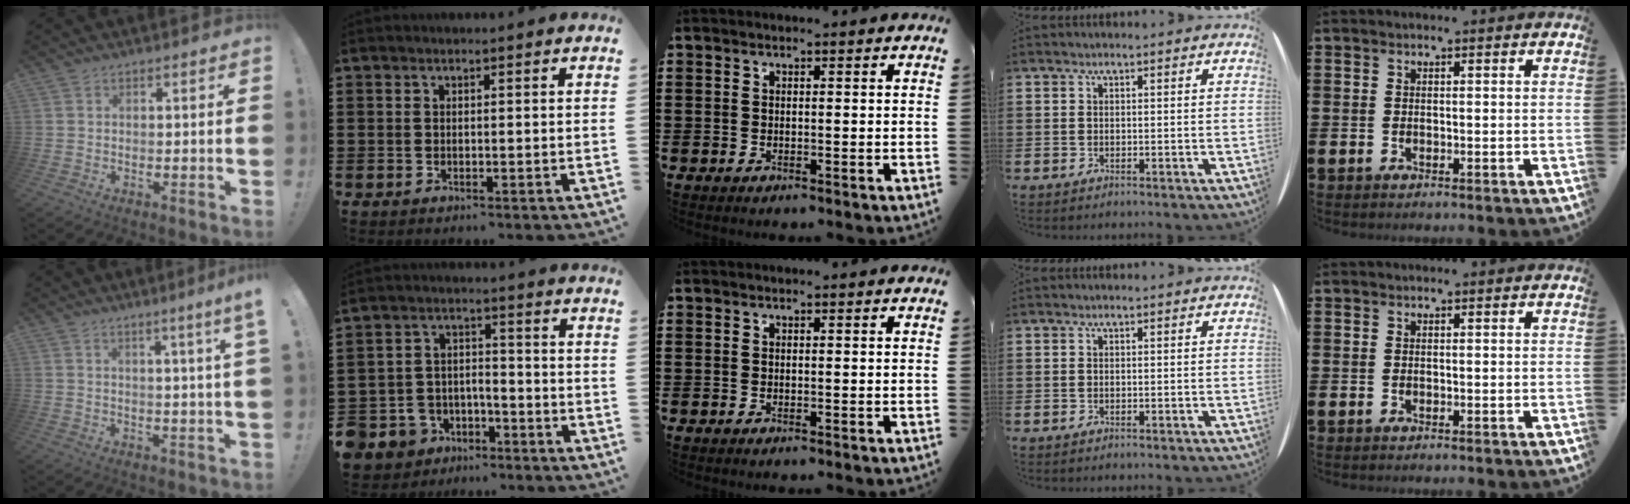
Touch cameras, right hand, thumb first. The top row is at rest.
{"thumb": {"total": 5.2, "force": [2.5, -1.1, 4.4], "torque": [-0.053, -0.020, 0.033]}, "index": {"total": 5.6, "force": [-4.7, 3.1, 0.8], "torque": [-0.056, 0.006, -0.101]}}